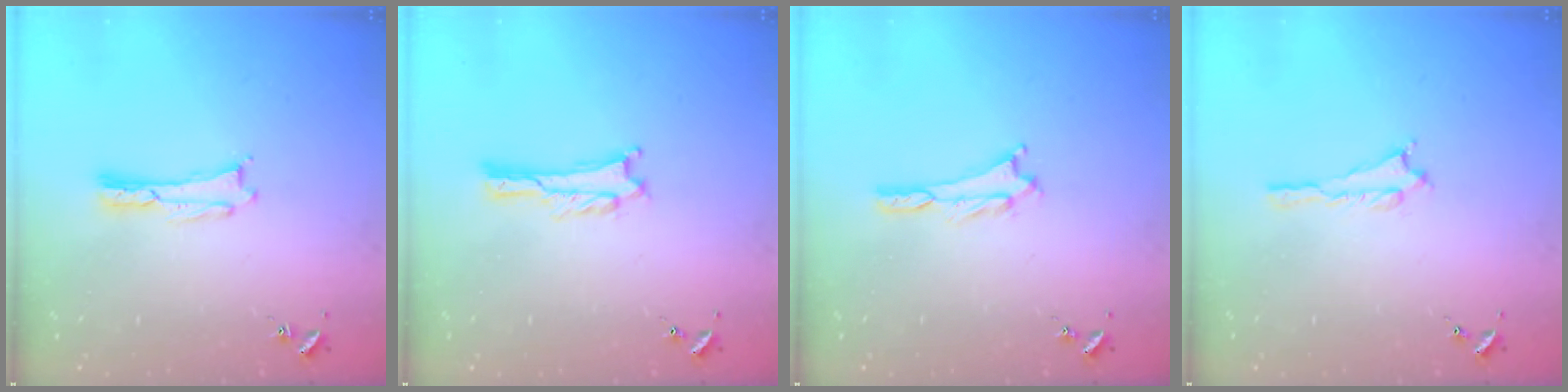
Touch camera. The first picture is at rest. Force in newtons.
{"total": 1.0, "press": 1.0, "slide": 0.1}
{"total": 0.7, "press": 0.7, "slide": 0.2}
{"total": 0.6, "press": 0.6, "slide": 0.2}